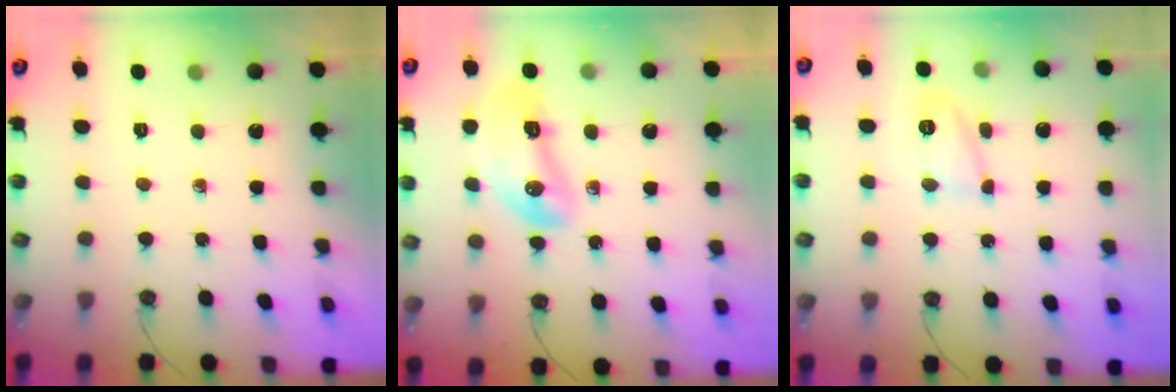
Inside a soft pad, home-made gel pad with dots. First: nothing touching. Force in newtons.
{"total": 14.8, "press": 12.2, "slide": 8.4}
{"total": 8.5, "press": 8.5, "slide": 1.0}